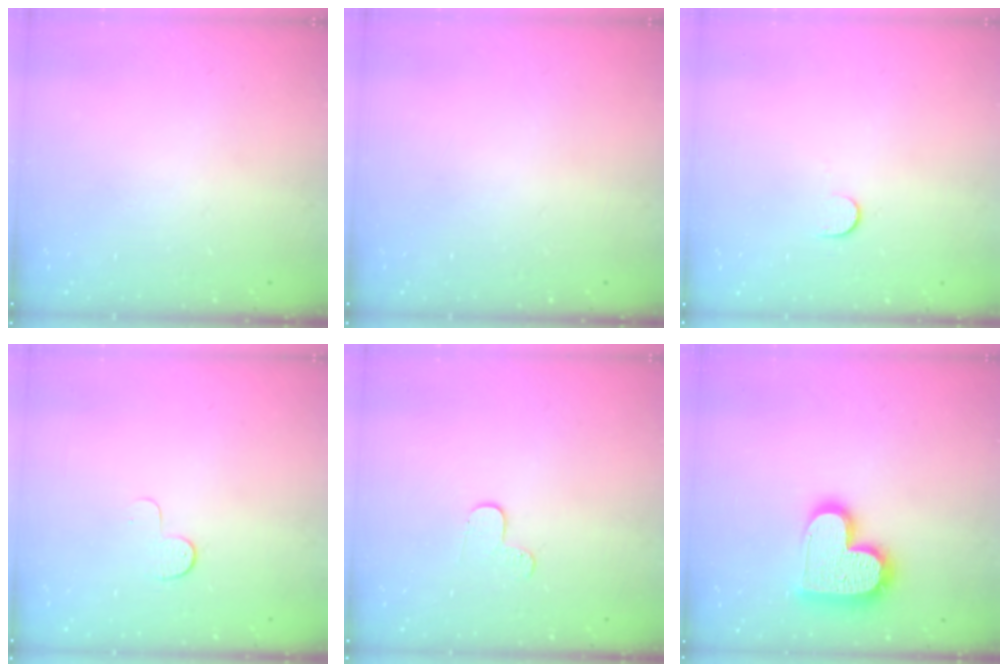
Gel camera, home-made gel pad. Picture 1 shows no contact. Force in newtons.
{"total": 0.0}
{"total": 6.1, "press": 6.1, "slide": 0.6}
{"total": 4.6, "press": 4.6, "slide": 0.4}
{"total": 4.0, "press": 3.9, "slide": 0.4}
{"total": 17.1, "press": 17.1, "slide": 1.1}